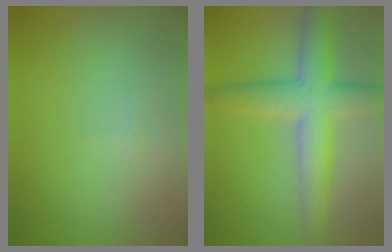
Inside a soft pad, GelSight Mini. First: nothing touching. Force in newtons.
{"total": 6.4, "press": 6.4, "slide": 0.1}